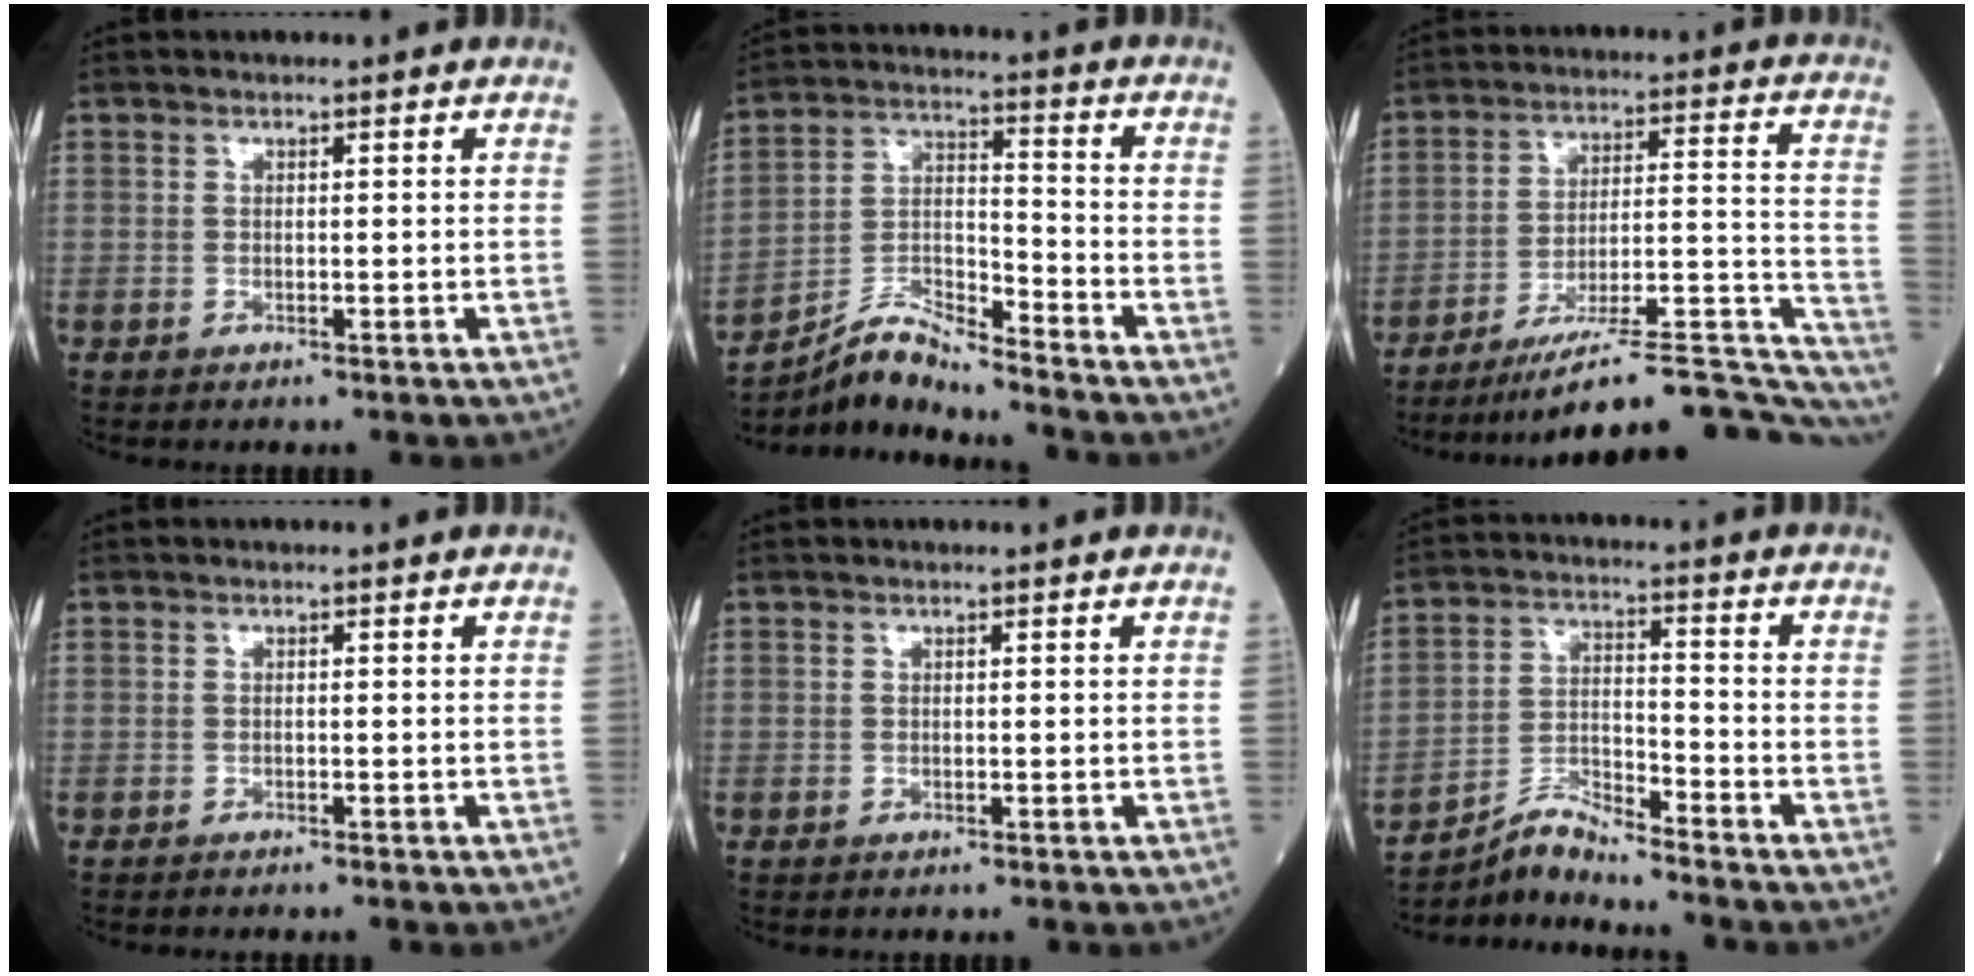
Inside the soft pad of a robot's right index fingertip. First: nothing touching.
{"total": 8.3, "force": [-8.0, -0.8, 2.0], "torque": [-0.052, 0.012, -0.148]}
{"total": 24.8, "force": [-22.5, 1.0, 10.5], "torque": [-0.067, 0.026, -0.311]}
{"total": 0.7, "force": [-0.7, -0.1, 0.3], "torque": [-0.001, 0.001, -0.009]}
{"total": 0.0}
{"total": 6.0, "force": [-5.8, -1.2, 0.8], "torque": [-0.026, -0.005, -0.106]}